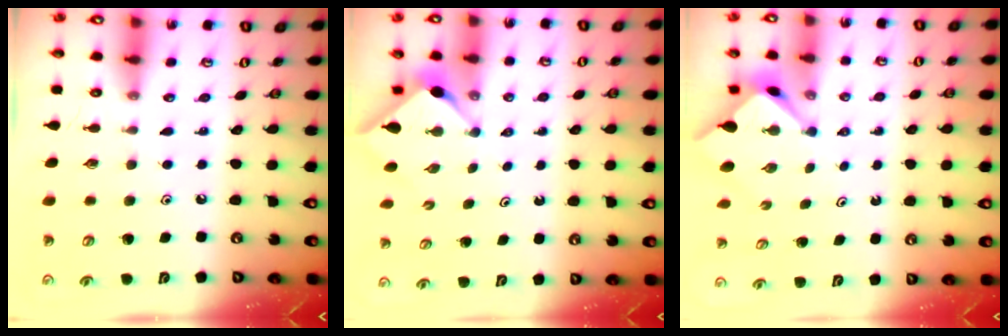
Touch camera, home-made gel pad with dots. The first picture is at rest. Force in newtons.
{"total": 3.1, "press": 3.1, "slide": 0.3}
{"total": 2.8, "press": 2.8, "slide": 0.3}